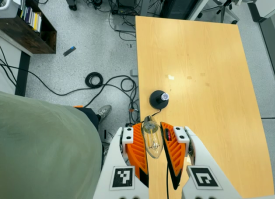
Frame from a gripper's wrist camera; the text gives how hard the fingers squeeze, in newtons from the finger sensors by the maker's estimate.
{"total": 20.7, "left": 22.8, "right": 18.6}